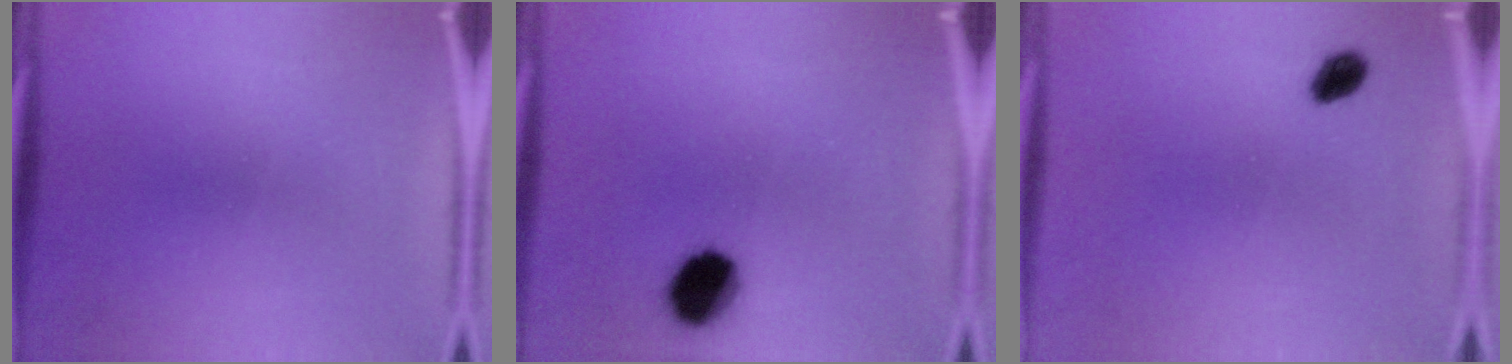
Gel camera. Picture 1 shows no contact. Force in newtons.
{"total": 9.2}
{"total": 2.8}